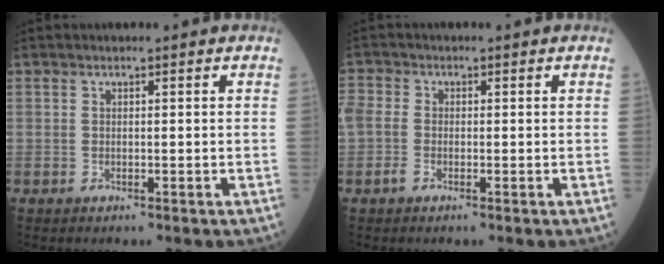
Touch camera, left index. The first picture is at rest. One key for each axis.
{"total": 2.9, "fx": -0.8, "fy": 2.1, "fz": 1.9, "tx": -0.057, "ty": 0.009, "tz": -0.019}